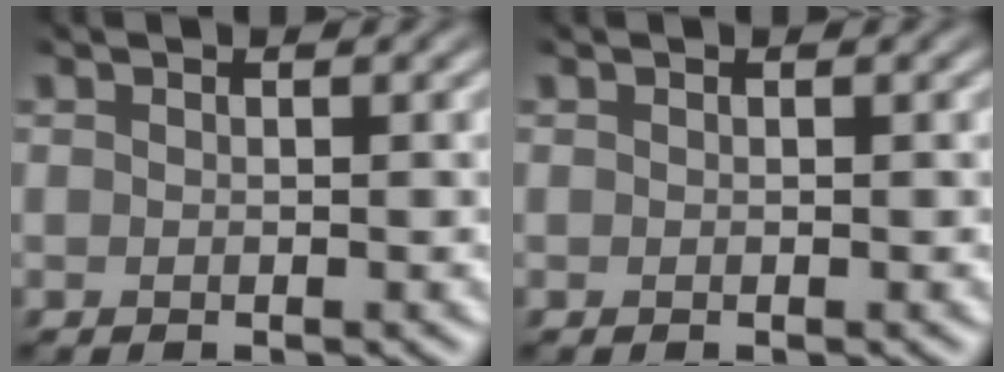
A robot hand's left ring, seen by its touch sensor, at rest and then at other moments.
{"total": 0.0}